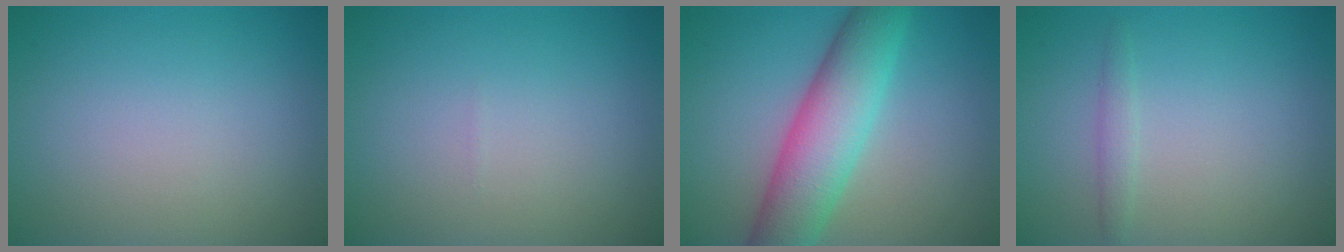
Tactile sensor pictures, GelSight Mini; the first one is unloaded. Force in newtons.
{"total": 0.0}
{"total": 7.6, "press": 7.6, "slide": 0.3}
{"total": 1.1, "press": 1.0, "slide": 0.1}